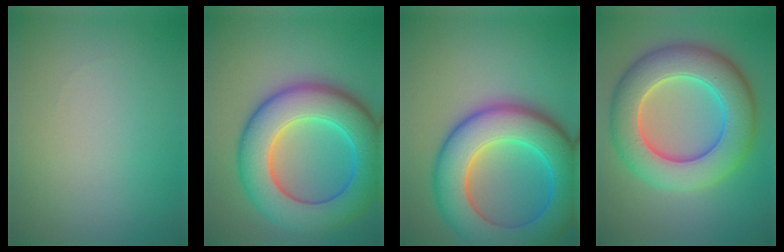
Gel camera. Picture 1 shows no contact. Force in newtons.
{"total": 11.8, "press": 11.8, "slide": 0.2}
{"total": 12.4, "press": 12.4, "slide": 0.3}
{"total": 10.4, "press": 10.4, "slide": 0.1}